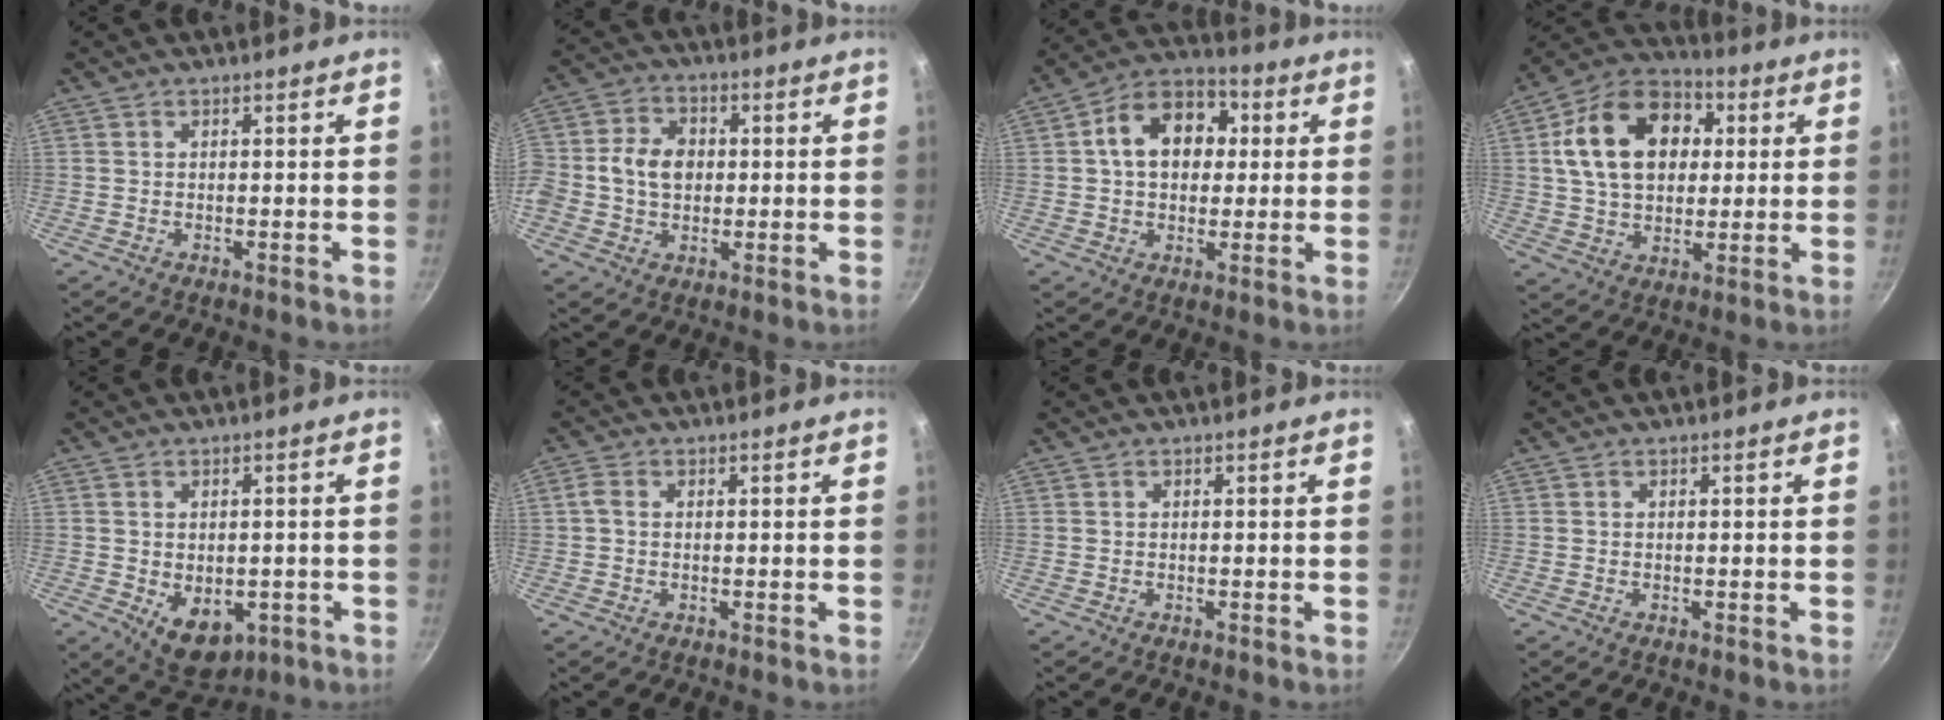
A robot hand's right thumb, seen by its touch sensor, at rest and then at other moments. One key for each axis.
{"total": 9.4, "fx": 0.1, "fy": 7.5, "fz": 5.7, "tx": -0.086, "ty": 0.013, "tz": -0.016}
{"total": 13.2, "fx": 2.2, "fy": 9.6, "fz": 8.8, "tx": -0.099, "ty": 0.023, "tz": 0.017}
{"total": 18.6, "fx": 4.0, "fy": 13.3, "fz": 12.4, "tx": -0.182, "ty": 0.019, "tz": 0.055}
{"total": 8.4, "fx": -1.9, "fy": 5.8, "fz": 5.8, "tx": -0.060, "ty": -0.007, "tz": -0.008}
{"total": 1.8, "fx": 0.1, "fy": 1.2, "fz": 1.3, "tx": -0.030, "ty": 0.005, "tz": 0.000}
{"total": 0.0}
{"total": 0.0}